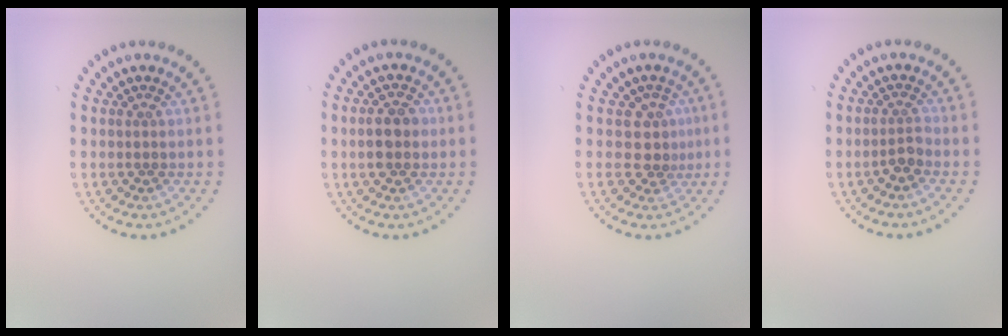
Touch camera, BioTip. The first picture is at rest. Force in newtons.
{"total": 2.6, "press": 2.6, "slide": 0.2}
{"total": 2.0, "press": 1.5, "slide": 1.4}
{"total": 1.5, "press": 1.1, "slide": 1.0}